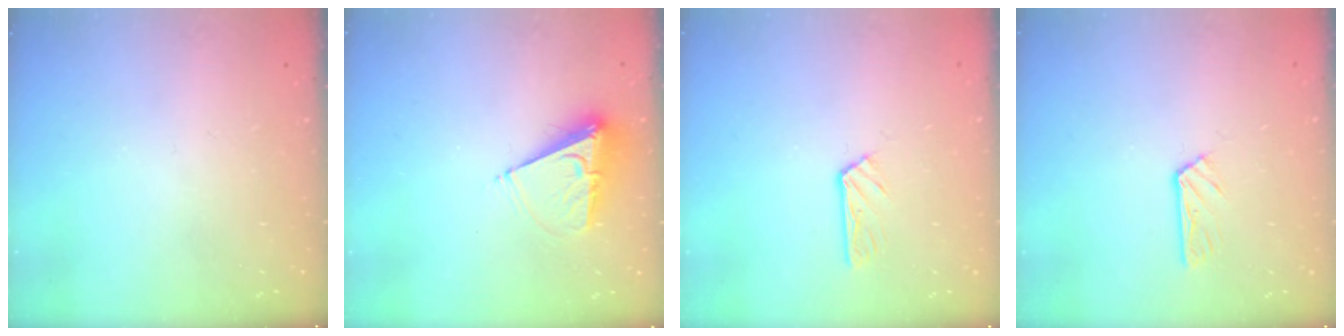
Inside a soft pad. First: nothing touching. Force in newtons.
{"total": 8.7, "press": 8.6, "slide": 0.7}
{"total": 3.8, "press": 3.8, "slide": 0.3}
{"total": 3.8, "press": 3.8, "slide": 0.3}